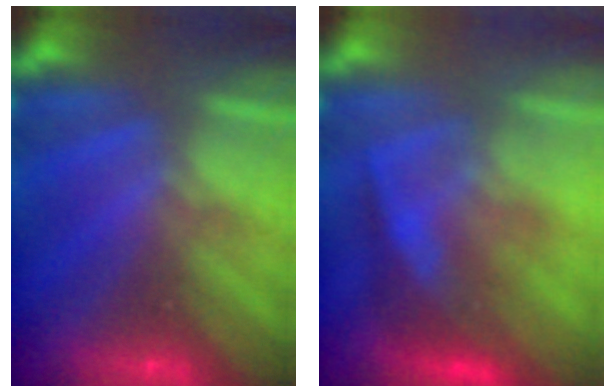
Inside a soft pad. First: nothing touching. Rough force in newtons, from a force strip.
{"total": 2.9}